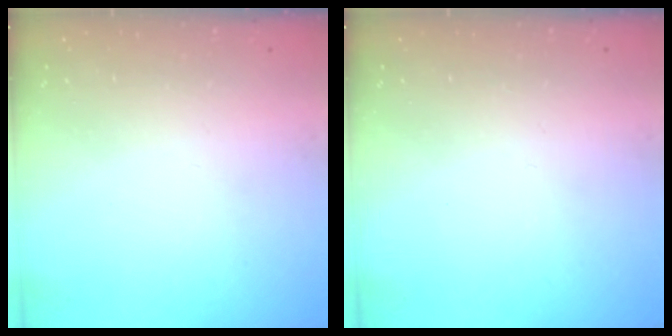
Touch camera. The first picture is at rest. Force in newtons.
{"total": 0.0}